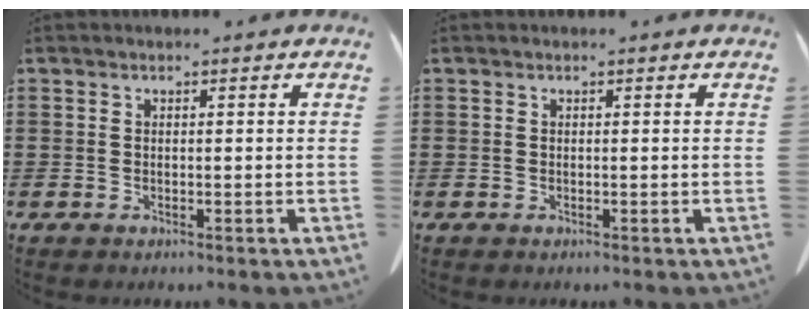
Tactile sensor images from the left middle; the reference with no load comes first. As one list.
[{"total": 0.0}]